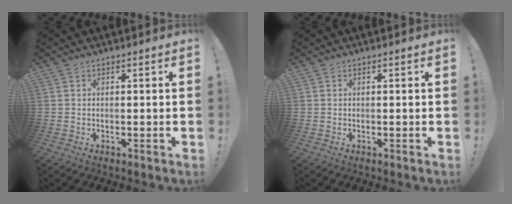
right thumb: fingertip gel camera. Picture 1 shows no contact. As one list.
[{"total": 0.0}]